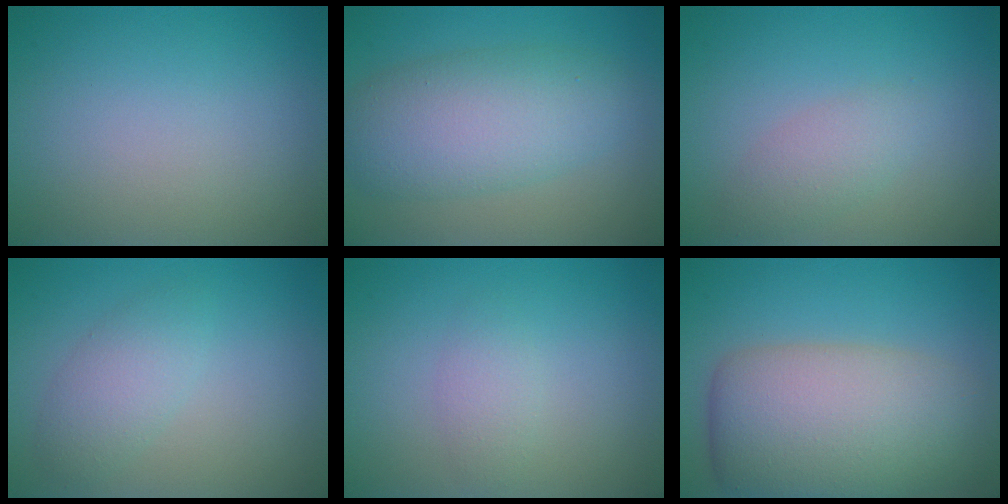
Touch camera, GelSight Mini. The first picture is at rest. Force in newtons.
{"total": 6.9, "press": 6.9, "slide": 0.1}
{"total": 2.1, "press": 2.1, "slide": 0.1}
{"total": 2.7, "press": 2.6, "slide": 0.1}
{"total": 1.5, "press": 1.5, "slide": 0.0}
{"total": 10.1, "press": 10.1, "slide": 0.5}